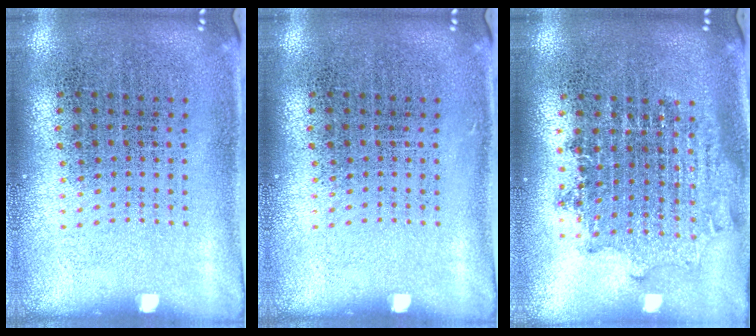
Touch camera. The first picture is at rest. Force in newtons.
{"total": 0.0}
{"total": 1.7, "press": 1.4, "slide": 1.0}